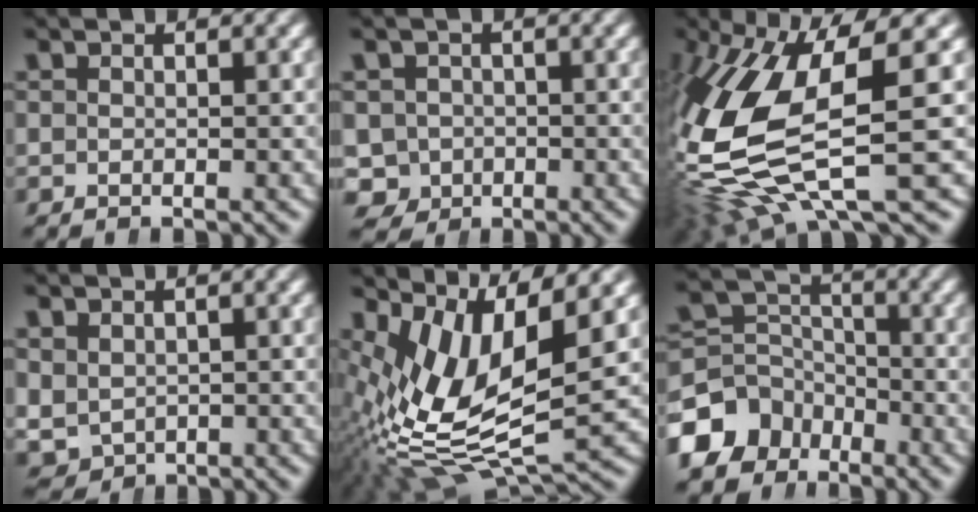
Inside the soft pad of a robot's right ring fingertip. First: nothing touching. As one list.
[{"total": 7.9, "force": [-2.8, 7.1, 2.1], "torque": [-0.050, -0.042, -0.035]}, {"total": 14.2, "force": [-0.8, 7.7, 11.8], "torque": [-0.263, -0.030, 0.010]}, {"total": 6.5, "force": [-1.7, 5.8, 2.5], "torque": [-0.064, -0.040, -0.007]}, {"total": 10.5, "force": [-0.3, 6.3, 8.4], "torque": [-0.163, -0.026, 0.012]}, {"total": 7.9, "force": [-2.7, 6.8, 3.0], "torque": [-0.051, -0.031, -0.044]}]